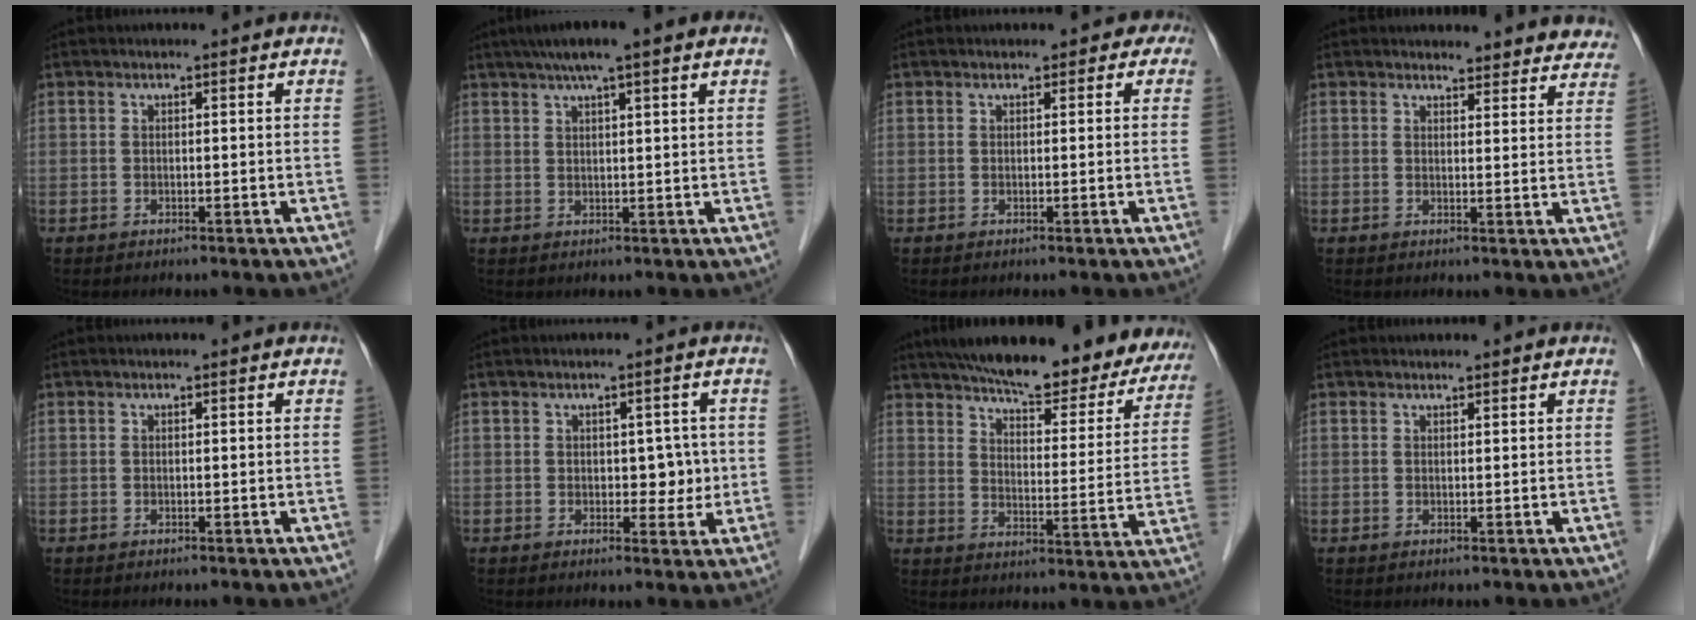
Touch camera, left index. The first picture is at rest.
{"total": 7.8, "force": [5.4, 0.3, 5.6], "torque": [-0.086, 0.036, 0.082]}
{"total": 2.0, "force": [1.0, 1.6, 0.6], "torque": [0.010, 0.006, 0.002]}
{"total": 10.4, "force": [10.0, 3.0, 0.7], "torque": [0.042, -0.015, 0.078]}
{"total": 0.0}
{"total": 3.1, "force": [0.1, 2.2, 2.3], "torque": [-0.020, 0.001, 0.004]}
{"total": 26.1, "force": [22.6, 6.2, 11.6], "torque": [-0.168, -0.028, 0.278]}
{"total": 1.2, "force": [1.2, 0.0, 0.1], "torque": [-0.010, 0.006, 0.019]}